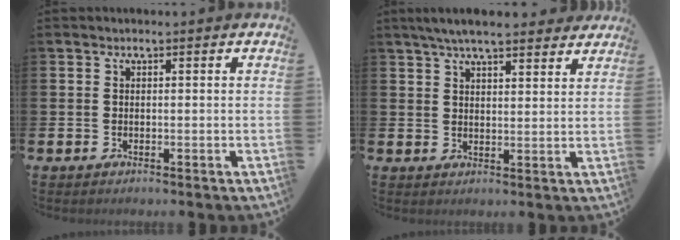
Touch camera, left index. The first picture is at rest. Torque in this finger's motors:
{"motor_torque": [0.93, -1.21, 0.92, 0.21]}